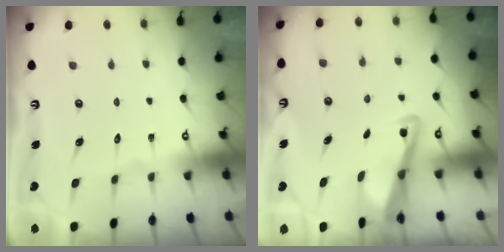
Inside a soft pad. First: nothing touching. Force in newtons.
{"total": 3.8, "press": 3.7, "slide": 0.4}